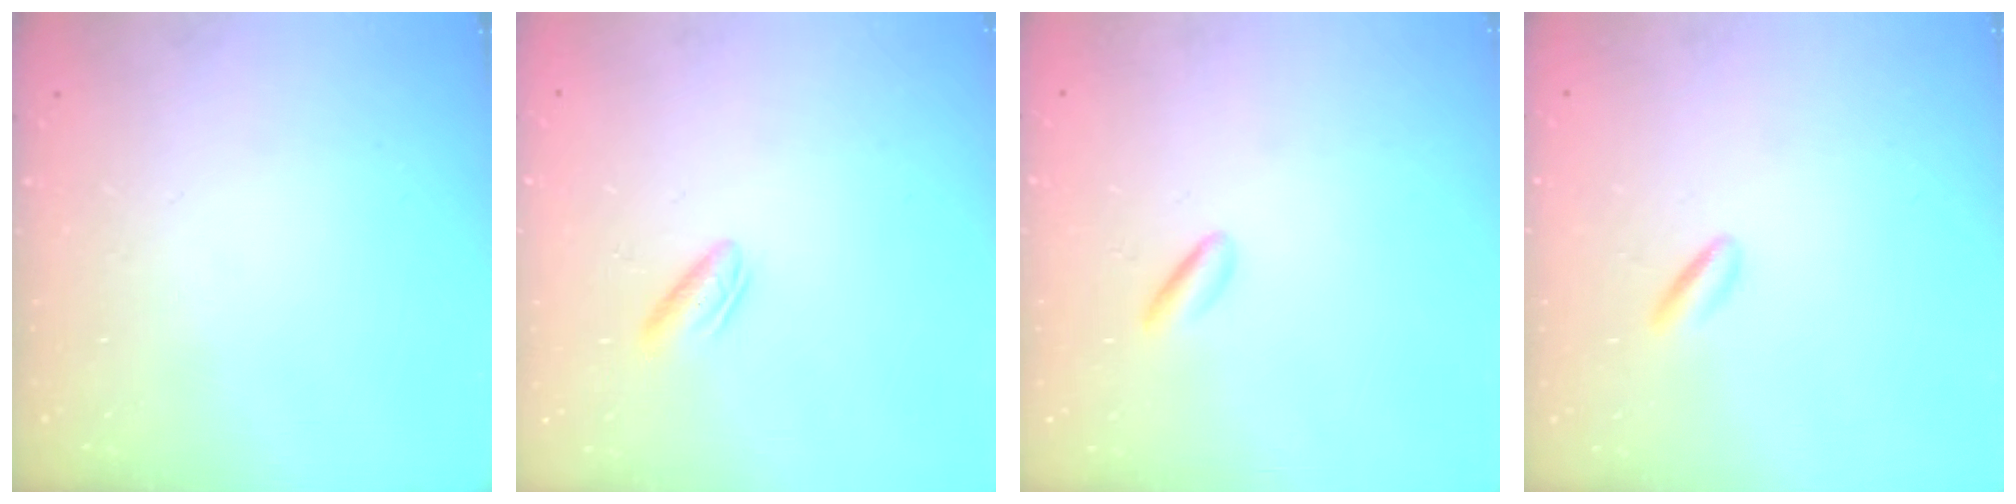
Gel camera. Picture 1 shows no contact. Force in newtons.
{"total": 3.0, "press": 2.8, "slide": 0.9}
{"total": 1.4, "press": 1.2, "slide": 0.7}
{"total": 1.8, "press": 1.6, "slide": 0.8}